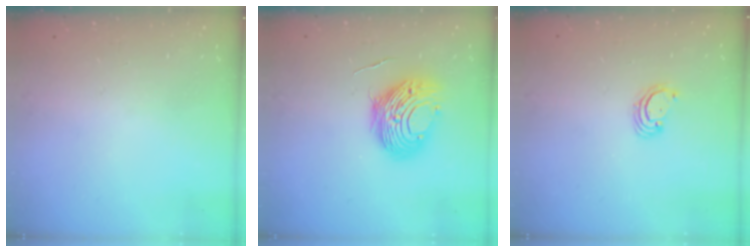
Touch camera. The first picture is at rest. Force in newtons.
{"total": 11.5, "press": 11.4, "slide": 1.1}
{"total": 2.4, "press": 2.4, "slide": 0.2}